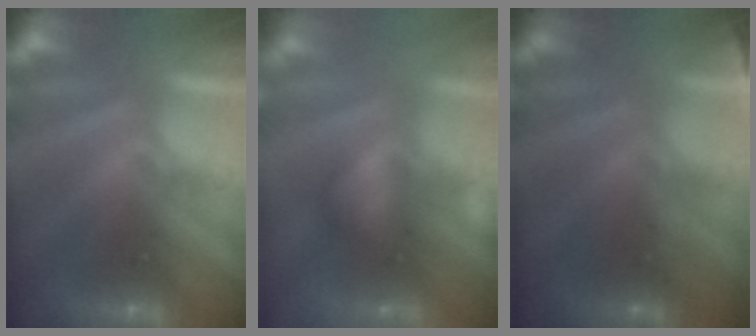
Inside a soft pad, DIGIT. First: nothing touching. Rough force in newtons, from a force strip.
{"total": 2.9}
{"total": 3.4}